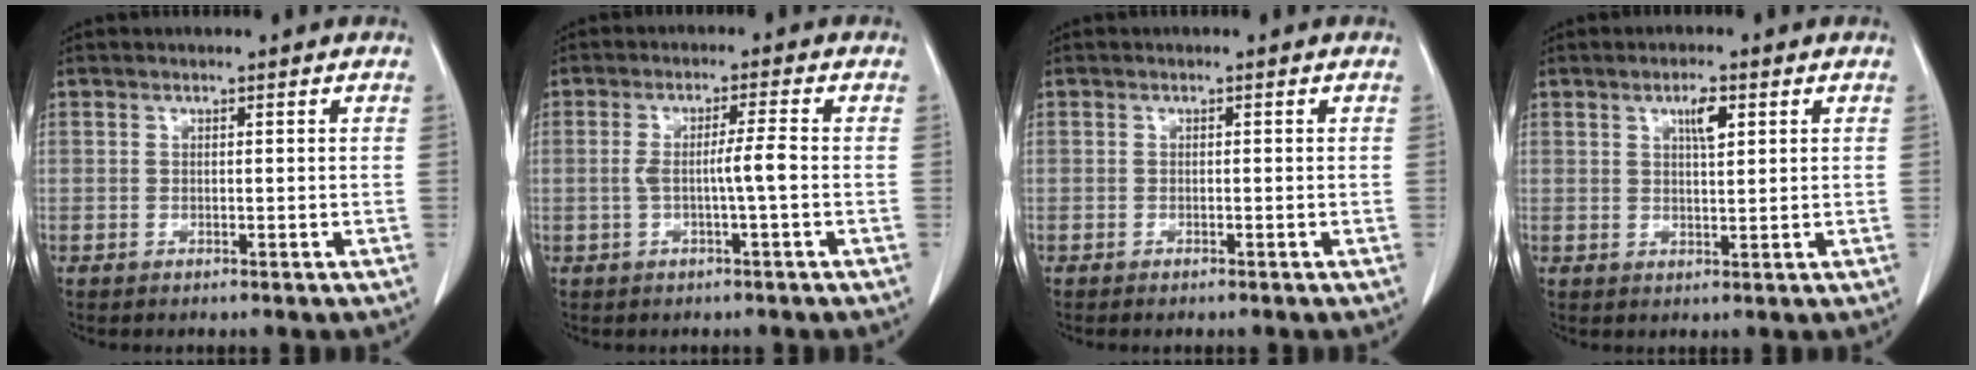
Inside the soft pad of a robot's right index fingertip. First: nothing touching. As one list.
[{"total": 3.9, "force": [-0.7, -0.3, 3.8], "torque": [-0.069, 0.007, -0.008]}, {"total": 0.8, "force": [-0.7, 0.1, 0.4], "torque": [-0.012, -0.003, -0.008]}, {"total": 3.3, "force": [1.5, 0.8, 2.9], "torque": [-0.050, 0.000, 0.026]}]